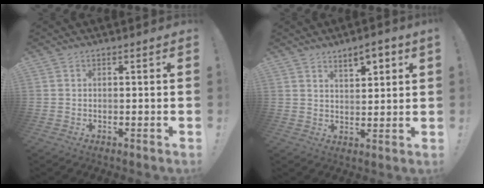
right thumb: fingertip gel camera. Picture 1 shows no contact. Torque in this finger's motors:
{"motor_torque": [0.02, 0.02, 0.07, 0.16, 0.07]}